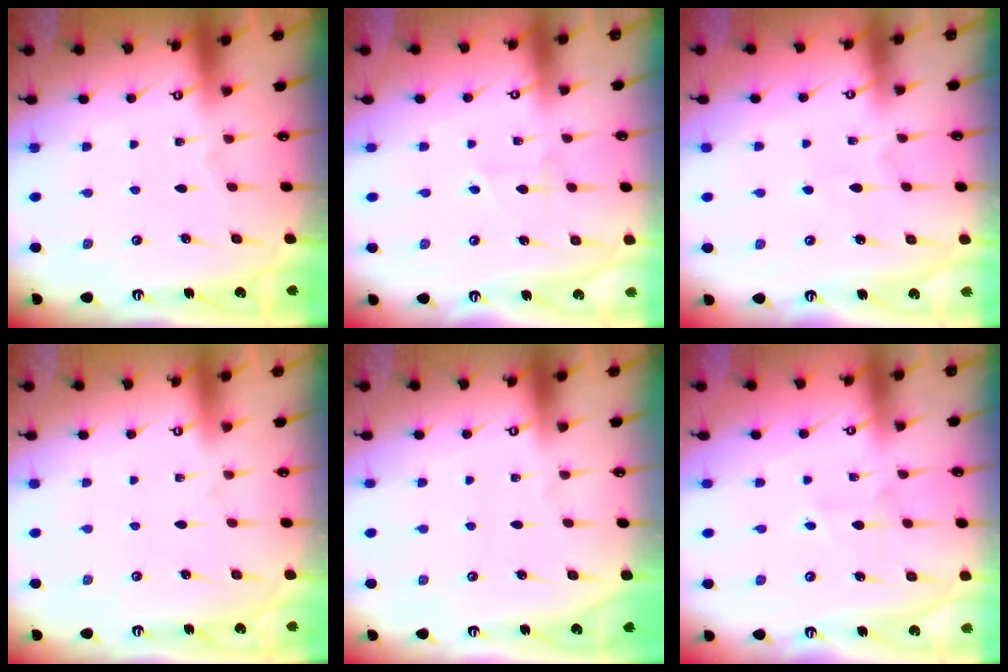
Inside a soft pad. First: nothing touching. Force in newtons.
{"total": 2.3, "press": 2.3, "slide": 0.4}
{"total": 4.3, "press": 4.2, "slide": 0.6}
{"total": 0.0}
{"total": 0.0}
{"total": 2.8, "press": 2.7, "slide": 0.4}